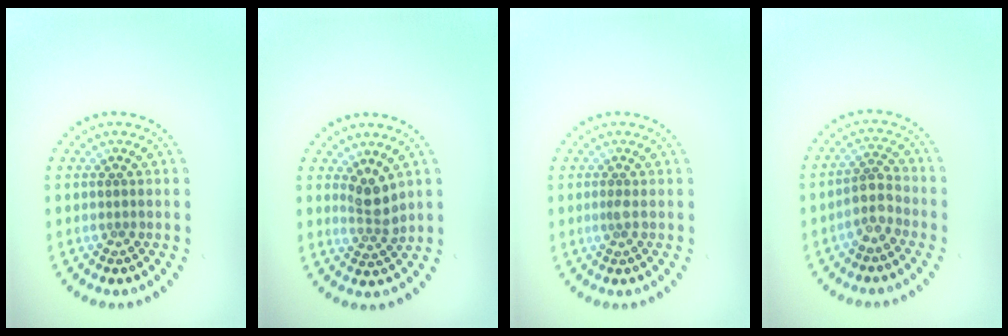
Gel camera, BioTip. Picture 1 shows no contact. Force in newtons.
{"total": 2.4, "press": 1.9, "slide": 1.5}
{"total": 0.8, "press": 0.6, "slide": 0.5}
{"total": 2.7, "press": 2.3, "slide": 1.4}